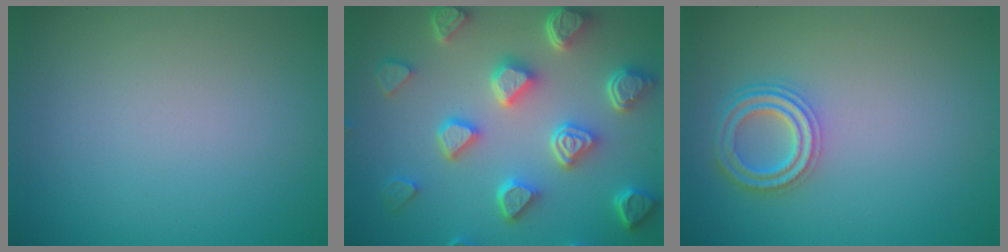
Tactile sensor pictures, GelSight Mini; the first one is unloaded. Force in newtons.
{"total": 7.5, "press": 6.0, "slide": 4.6}
{"total": 3.5, "press": 2.9, "slide": 2.0}